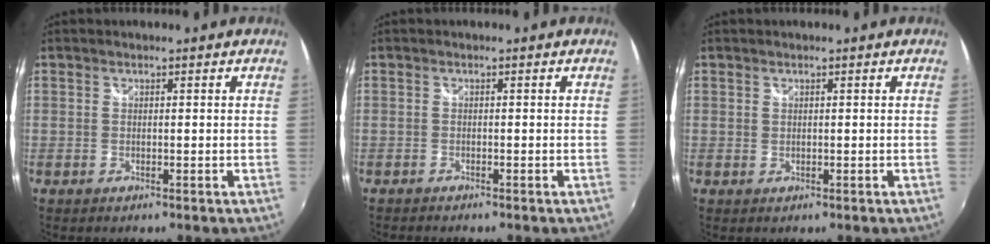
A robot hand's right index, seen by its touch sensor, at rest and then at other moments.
{"total": 1.2, "force": [-1.2, 0.2, 0.2], "torque": [-0.010, -0.007, -0.023]}
{"total": 0.5, "force": [0.5, 0.2, -0.1], "torque": [0.001, -0.001, 0.010]}